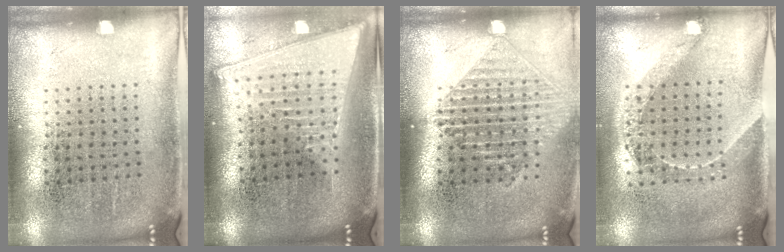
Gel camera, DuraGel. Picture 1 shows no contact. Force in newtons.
{"total": 2.2, "press": 1.9, "slide": 1.2}
{"total": 1.5, "press": 1.3, "slide": 0.7}
{"total": 1.6, "press": 1.4, "slide": 0.9}